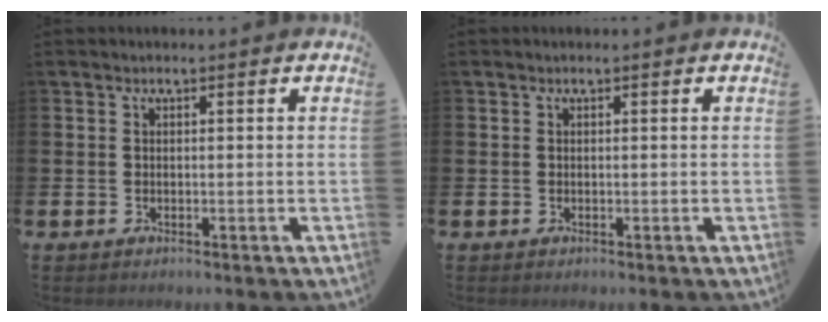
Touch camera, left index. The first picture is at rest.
{"total": 0.0}